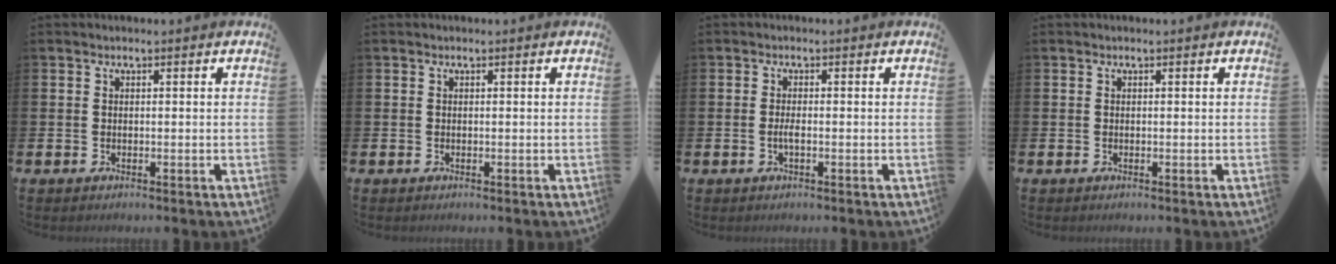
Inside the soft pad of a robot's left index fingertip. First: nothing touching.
{"total": 0.0}
{"total": 1.3, "force": [-0.4, 0.3, 1.2], "torque": [-0.028, 0.002, -0.006]}
{"total": 0.0}